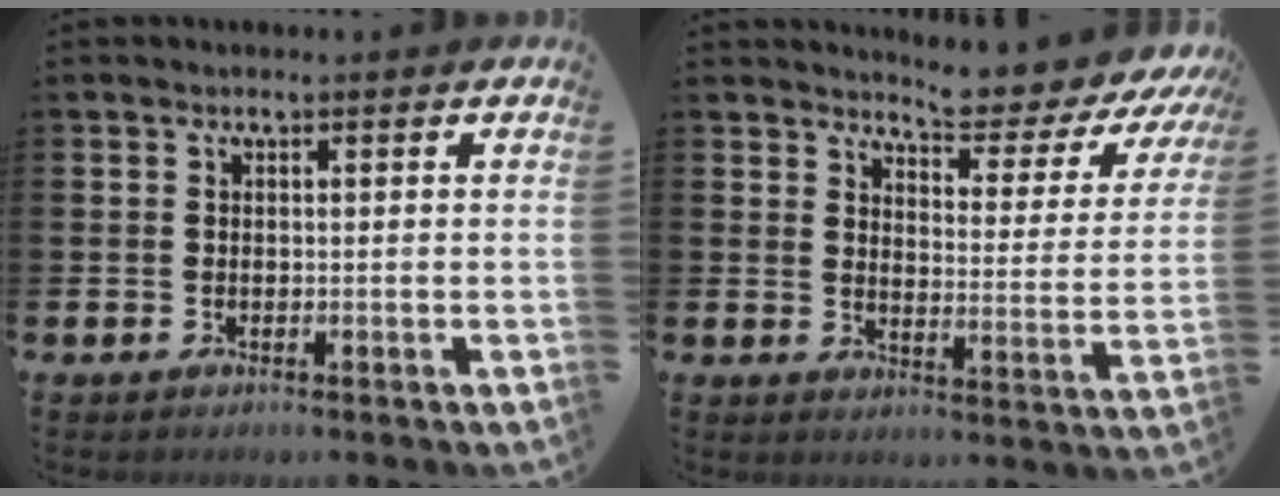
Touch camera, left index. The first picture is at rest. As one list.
[{"total": 5.9, "force": [5.8, 0.6, 1.3], "torque": [-0.032, -0.054, 0.093]}]